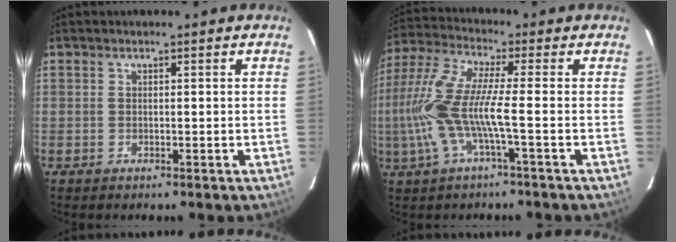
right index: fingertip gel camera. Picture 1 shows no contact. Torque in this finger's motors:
{"motor_torque": [1.46, -0.57, 1.00, 0.21]}